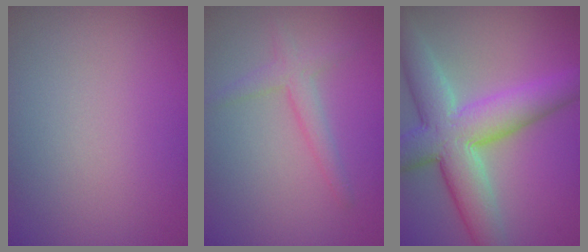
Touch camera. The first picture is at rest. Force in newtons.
{"total": 2.0, "press": 2.0, "slide": 0.1}
{"total": 9.2, "press": 9.2, "slide": 0.6}